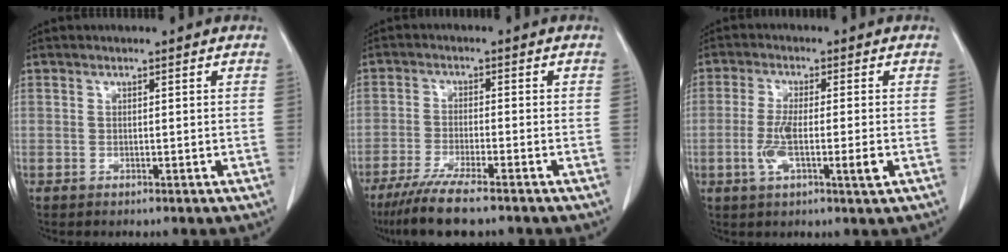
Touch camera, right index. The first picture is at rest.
{"total": 8.2, "force": [-6.5, 0.4, 5.0], "torque": [-0.086, -0.021, -0.109]}
{"total": 6.6, "force": [-1.6, 0.8, 6.4], "torque": [-0.121, -0.003, -0.028]}